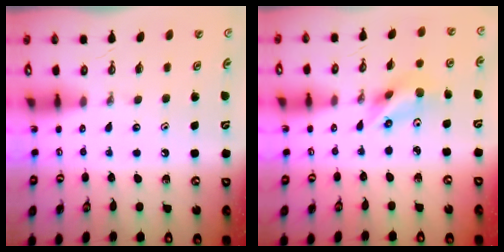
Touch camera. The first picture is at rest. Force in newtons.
{"total": 6.3, "press": 5.5, "slide": 3.1}